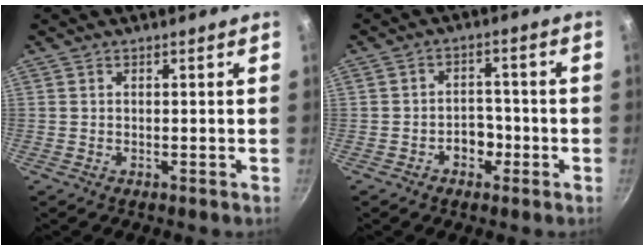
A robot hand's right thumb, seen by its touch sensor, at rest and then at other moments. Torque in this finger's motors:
{"motor_torque": [0.29, 0.03, 0.75, -0.15, 0.00]}